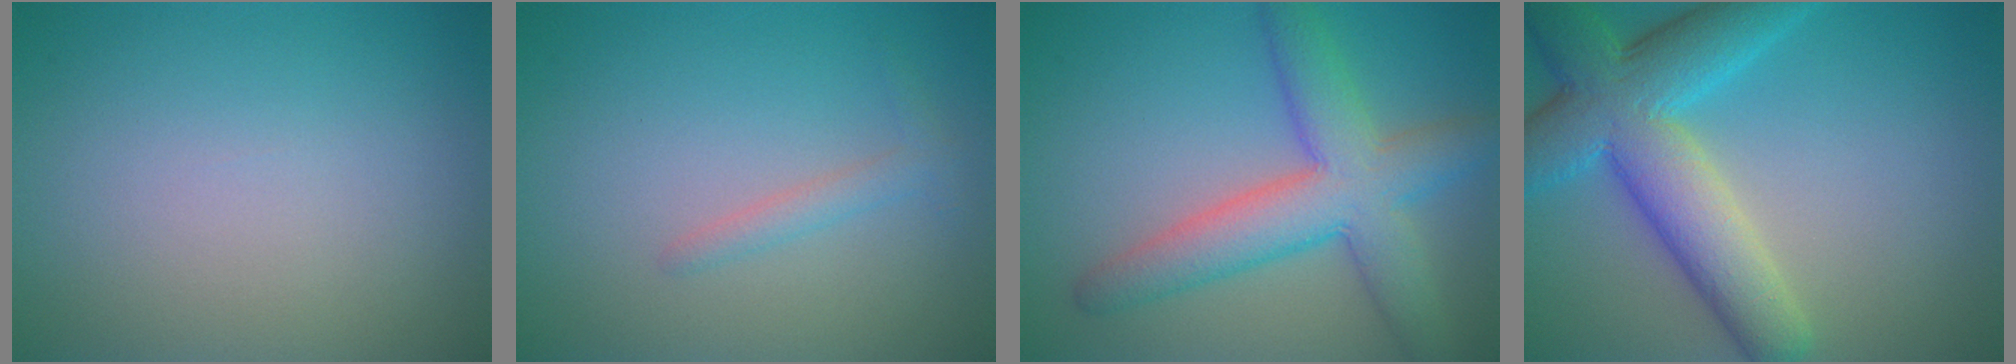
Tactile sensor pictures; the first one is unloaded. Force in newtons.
{"total": 1.3, "press": 1.3, "slide": 0.1}
{"total": 6.9, "press": 6.9, "slide": 0.2}
{"total": 9.0, "press": 9.0, "slide": 0.7}